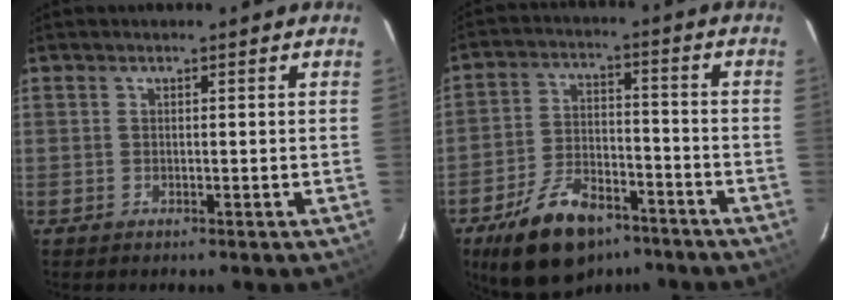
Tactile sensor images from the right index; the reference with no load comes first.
{"total": 15.4, "force": [-10.6, 7.6, 8.3], "torque": [-0.173, 0.000, -0.172]}